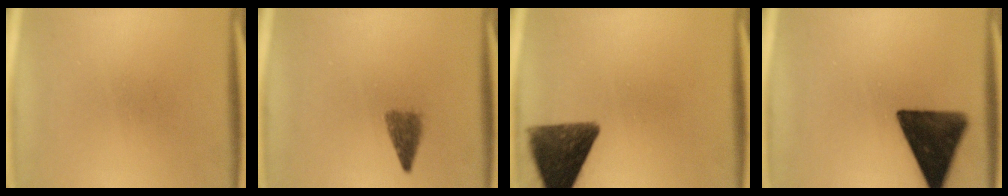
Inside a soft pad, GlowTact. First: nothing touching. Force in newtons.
{"total": 2.8}
{"total": 11.8}
{"total": 14.6}